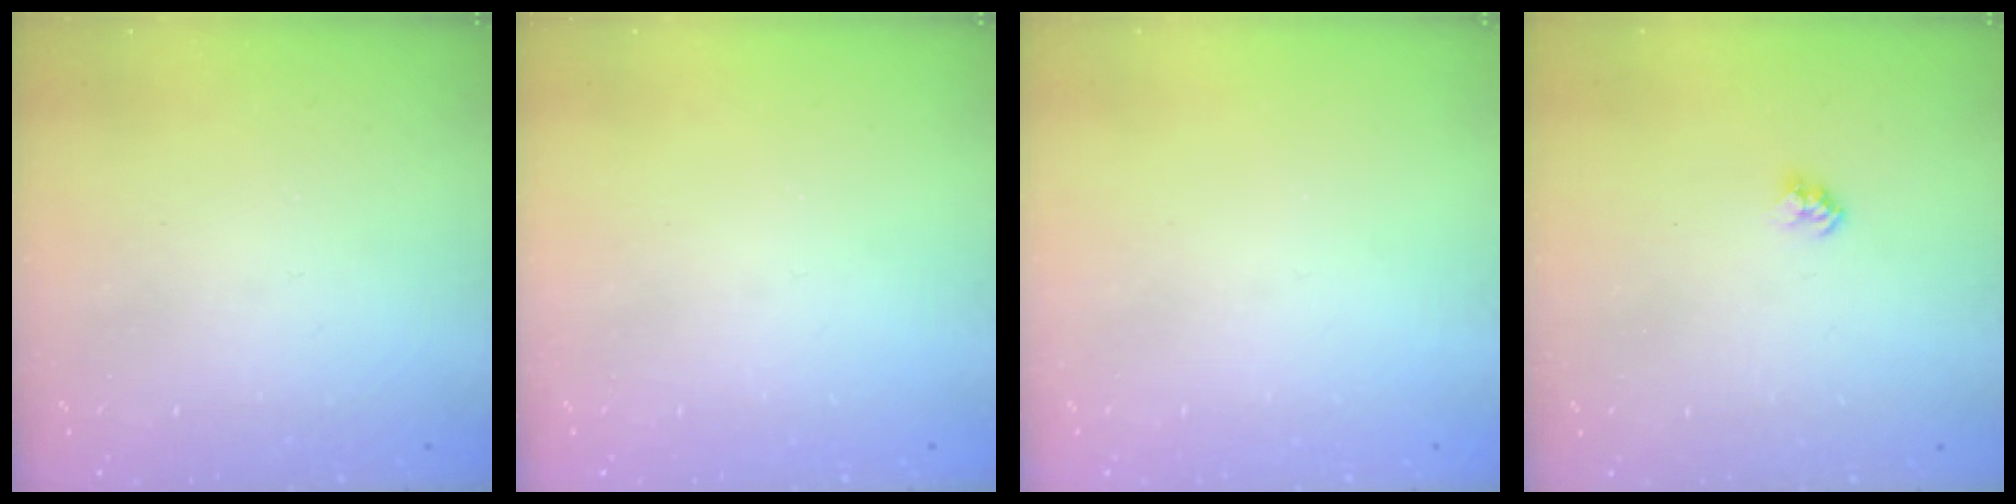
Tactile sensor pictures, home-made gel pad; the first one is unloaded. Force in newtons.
{"total": 0.0}
{"total": 0.0}
{"total": 2.4, "press": 2.4, "slide": 0.2}